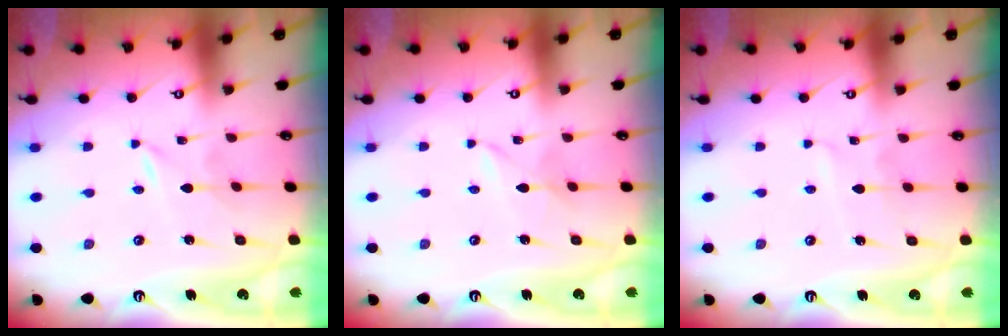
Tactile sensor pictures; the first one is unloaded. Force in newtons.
{"total": 1.4, "press": 1.4, "slide": 0.2}
{"total": 2.5, "press": 2.5, "slide": 0.3}